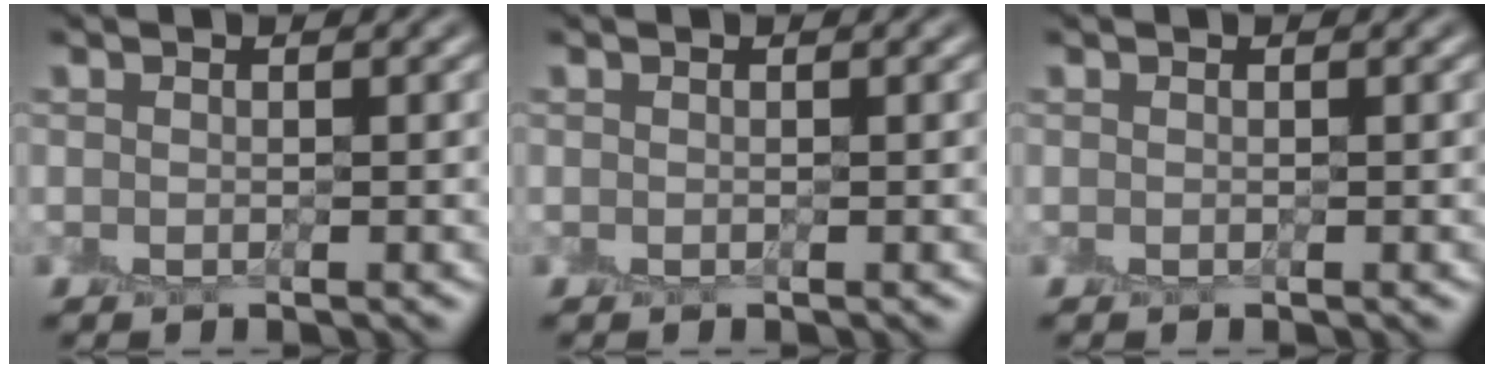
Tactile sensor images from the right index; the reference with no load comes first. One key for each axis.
{"total": 0.0}
{"total": 0.0}